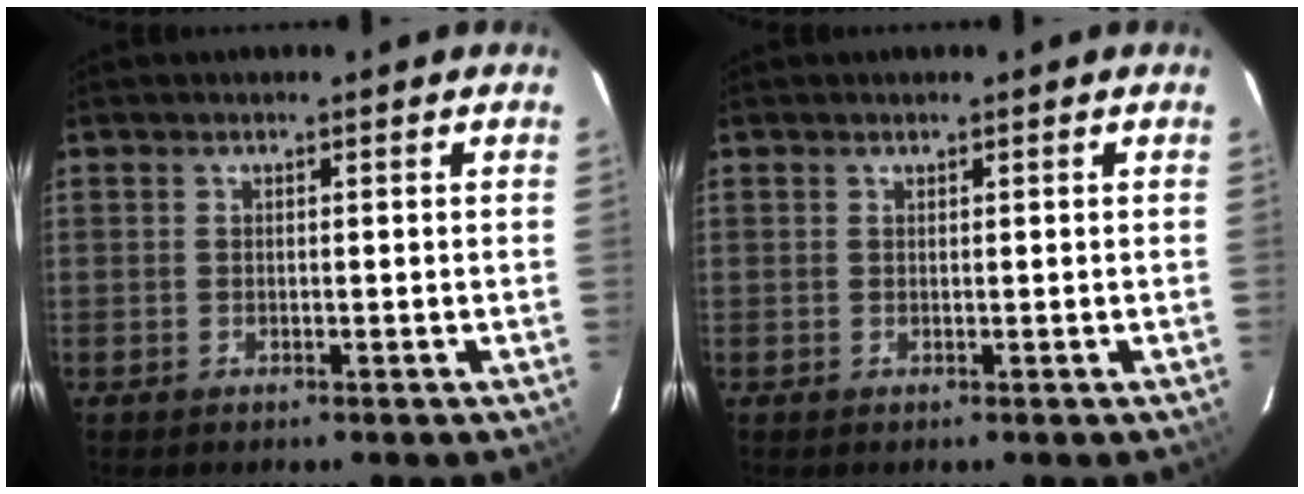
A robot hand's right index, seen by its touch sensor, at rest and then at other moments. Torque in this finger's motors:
{"motor_torque": [-0.14, -0.10, -0.03, 0.00]}